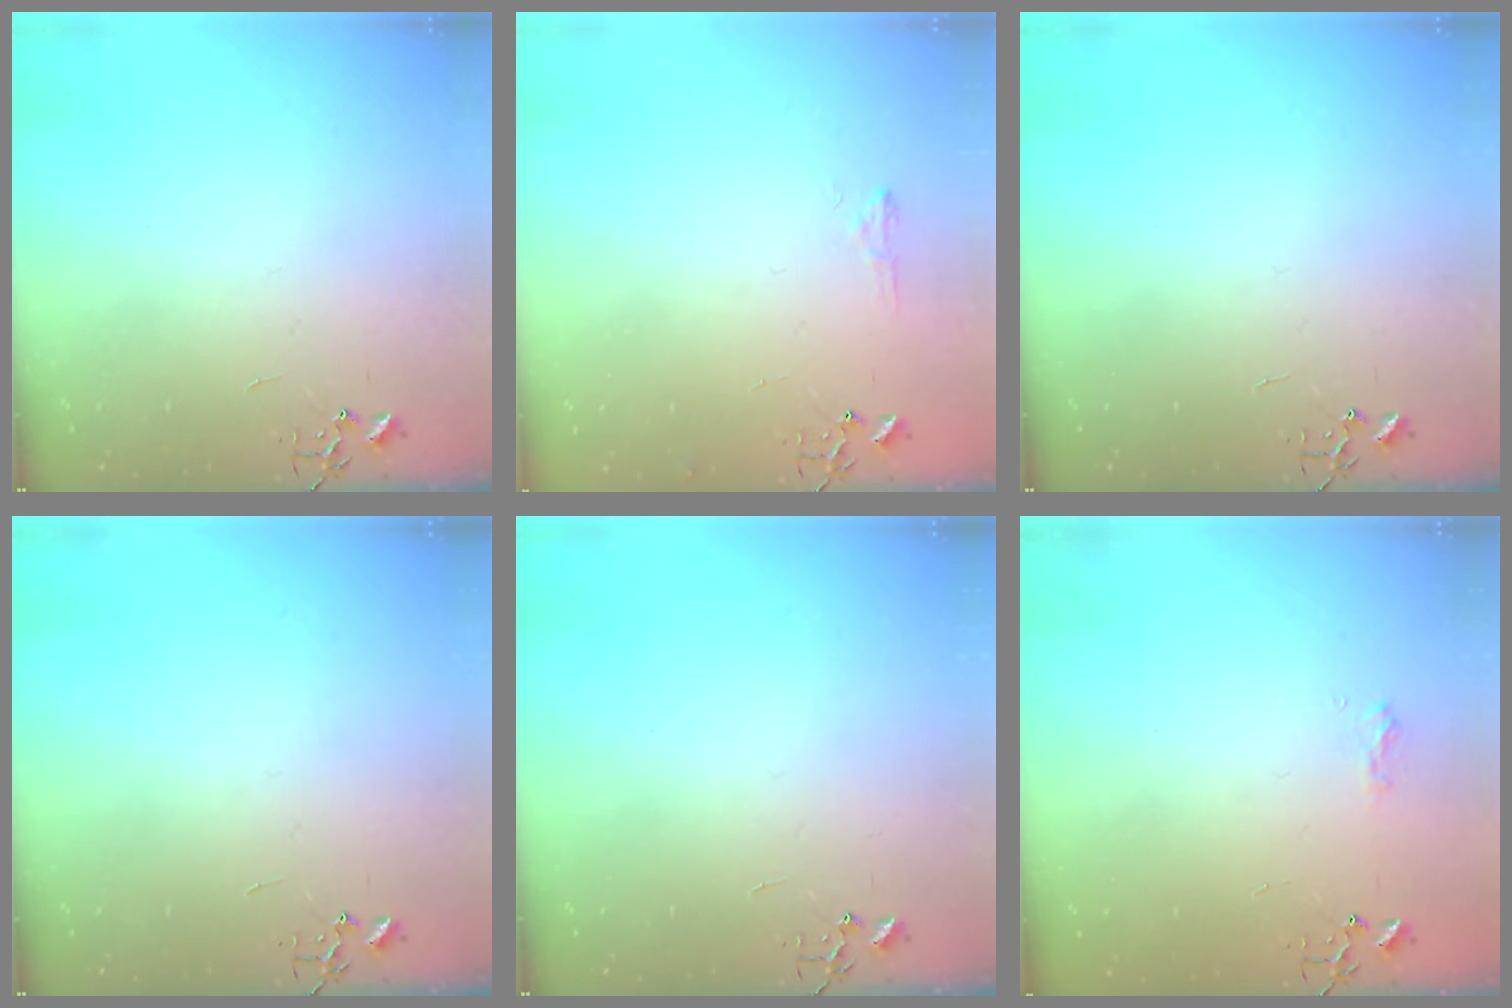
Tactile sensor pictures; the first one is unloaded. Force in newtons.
{"total": 6.6, "press": 6.6, "slide": 0.8}
{"total": 0.0}
{"total": 0.0}
{"total": 0.0}
{"total": 7.8, "press": 7.8, "slide": 0.6}